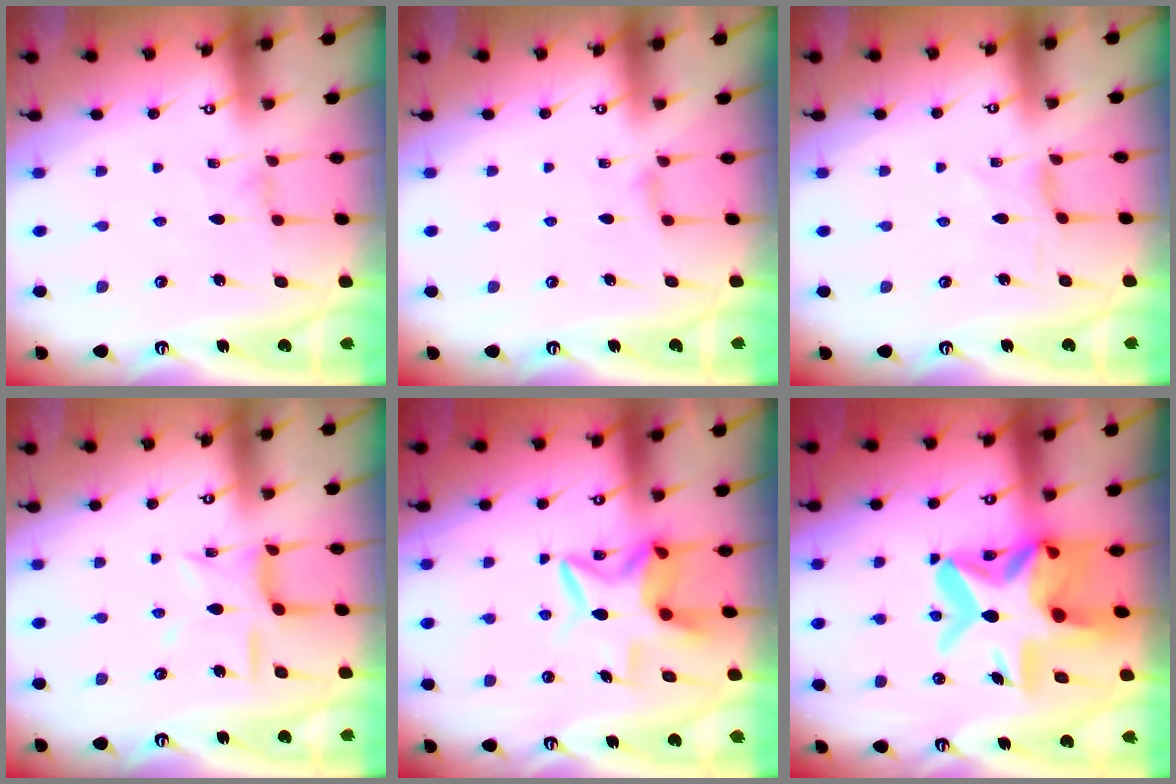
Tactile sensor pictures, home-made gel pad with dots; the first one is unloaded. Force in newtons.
{"total": 2.9, "press": 2.9, "slide": 0.5}
{"total": 1.0, "press": 1.0, "slide": 0.2}
{"total": 10.3, "press": 10.2, "slide": 0.7}
{"total": 10.3, "press": 10.2, "slide": 1.7}
{"total": 19.4, "press": 19.3, "slide": 2.4}